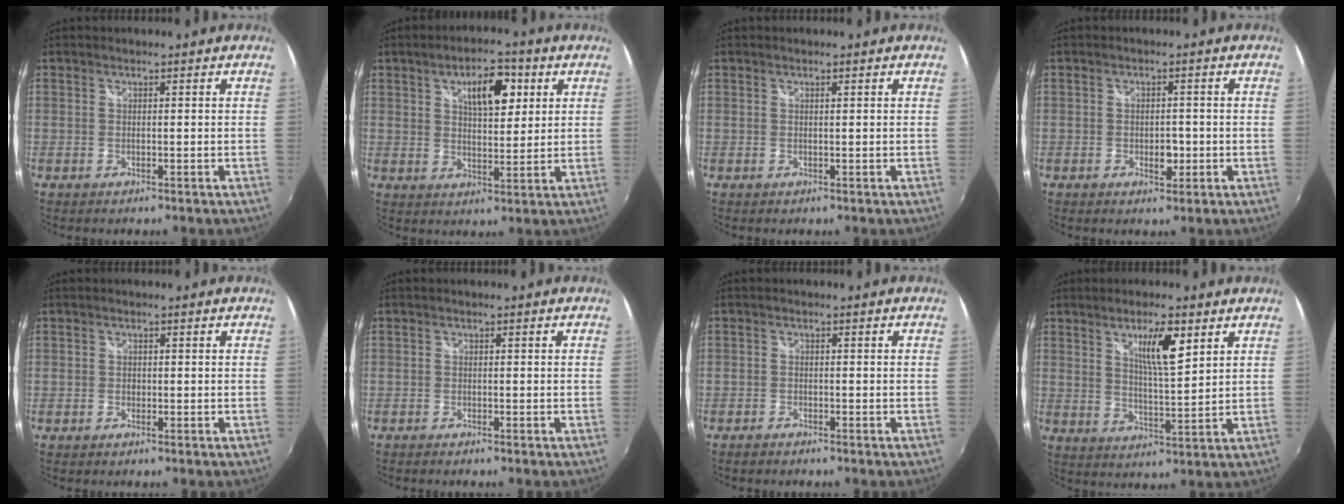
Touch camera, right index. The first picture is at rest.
{"total": 8.9, "force": [3.7, 3.9, 7.1], "torque": [-0.109, 0.018, 0.059]}
{"total": 0.0}
{"total": 2.7, "force": [-0.7, 1.7, 2.0], "torque": [-0.033, 0.003, -0.006]}
{"total": 0.6, "force": [-0.2, 0.6, 0.1], "torque": [-0.003, 0.002, -0.001]}
{"total": 1.3, "force": [-1.2, 0.1, 0.5], "torque": [-0.012, -0.006, -0.021]}
{"total": 1.6, "force": [-1.5, 0.4, 0.3], "torque": [-0.016, -0.002, -0.030]}
{"total": 7.5, "force": [3.9, 1.5, 6.2], "torque": [-0.102, -0.001, 0.068]}